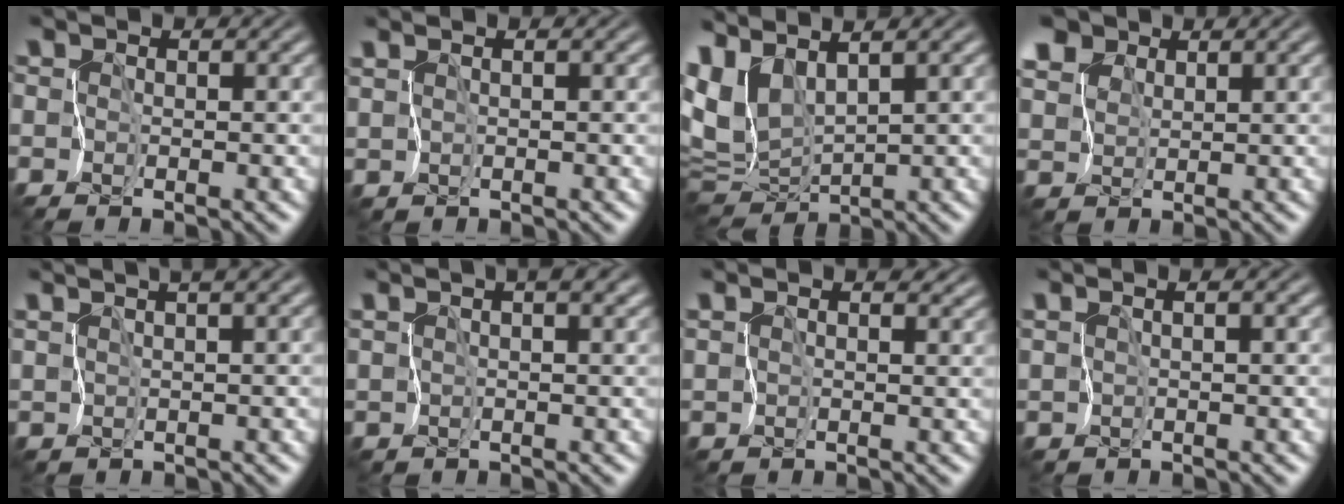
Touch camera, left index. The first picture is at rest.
{"total": 0.7, "force": [0.6, -0.3, 0.1], "torque": [-0.004, 0.003, 0.016]}
{"total": 6.8, "force": [2.8, 3.3, 5.2], "torque": [-0.127, 0.002, 0.062]}
{"total": 4.2, "force": [3.3, 2.4, 1.0], "torque": [-0.060, 0.008, 0.065]}
{"total": 3.3, "force": [2.6, -0.3, 2.0], "torque": [-0.041, 0.014, 0.049]}
{"total": 3.9, "force": [2.7, 1.1, 2.6], "torque": [-0.034, 0.014, 0.036]}
{"total": 2.6, "force": [2.2, 0.9, 1.1], "torque": [-0.023, 0.003, 0.037]}
{"total": 1.9, "force": [1.4, 0.2, 1.3], "torque": [-0.016, 0.005, 0.021]}